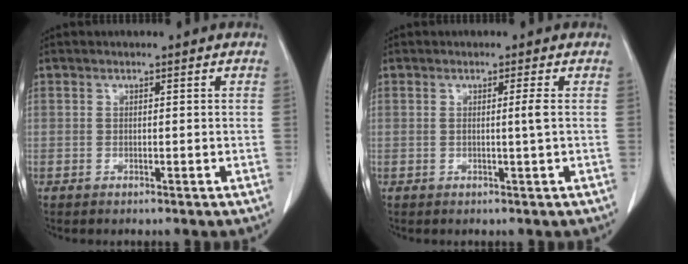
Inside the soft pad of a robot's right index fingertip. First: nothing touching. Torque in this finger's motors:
{"motor_torque": [0.11, -0.03, 0.01, 0.01]}